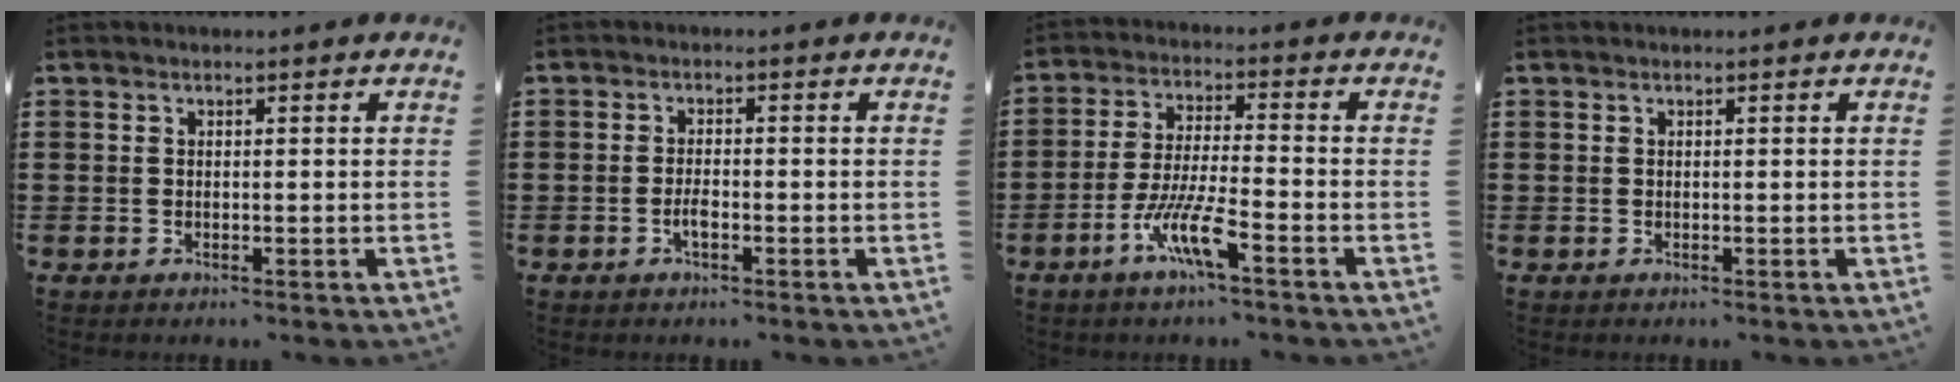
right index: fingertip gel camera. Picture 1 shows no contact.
{"total": 2.1, "force": [-0.9, 0.8, 1.6], "torque": [-0.040, -0.001, -0.020]}
{"total": 8.2, "force": [-4.7, 0.9, 6.7], "torque": [-0.145, -0.011, -0.091]}
{"total": 0.0}